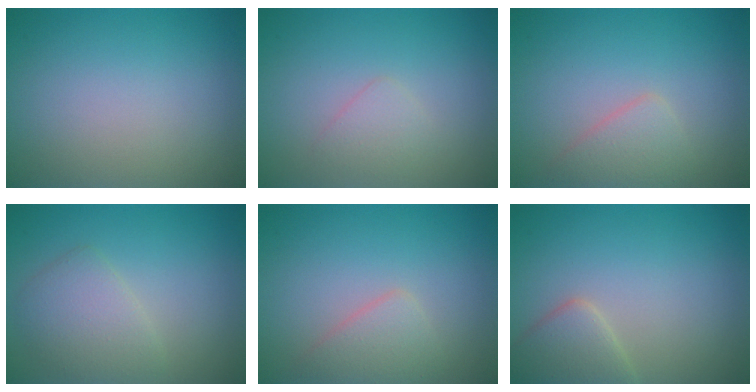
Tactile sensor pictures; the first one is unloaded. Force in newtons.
{"total": 1.3, "press": 1.3, "slide": 0.1}
{"total": 2.2, "press": 2.1, "slide": 0.2}
{"total": 2.9, "press": 2.9, "slide": 0.2}
{"total": 2.2, "press": 2.1, "slide": 0.2}
{"total": 2.9, "press": 2.9, "slide": 0.1}